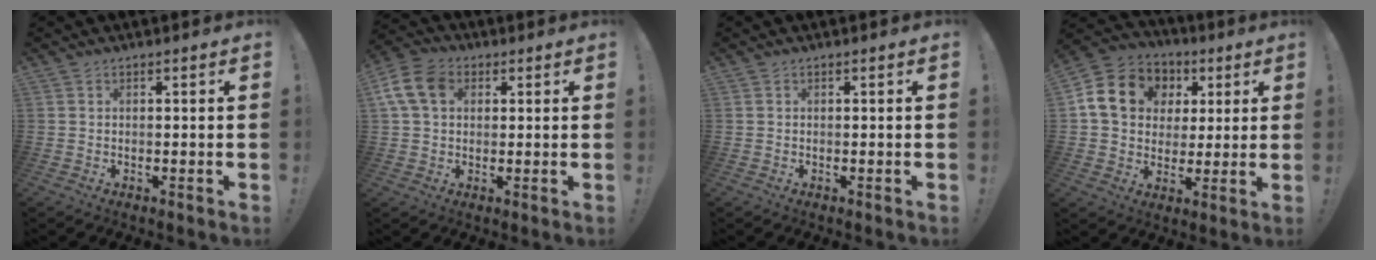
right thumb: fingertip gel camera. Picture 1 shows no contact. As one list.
[{"total": 11.2, "force": [3.4, 8.1, 6.9], "torque": [-0.143, 0.002, 0.069]}, {"total": 0.0}, {"total": 15.8, "force": [4.7, 12.9, 7.7], "torque": [-0.115, -0.001, 0.101]}]